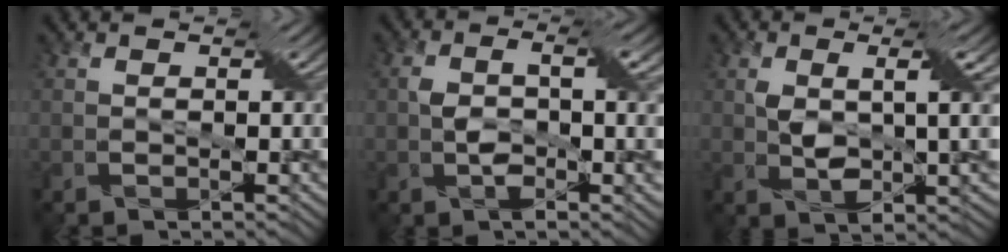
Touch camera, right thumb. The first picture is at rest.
{"total": 5.6, "force": [-0.2, 2.5, 5.0], "torque": [-0.085, 0.000, -0.008]}
{"total": 5.5, "force": [0.8, 1.7, 5.2], "torque": [-0.091, 0.005, 0.016]}